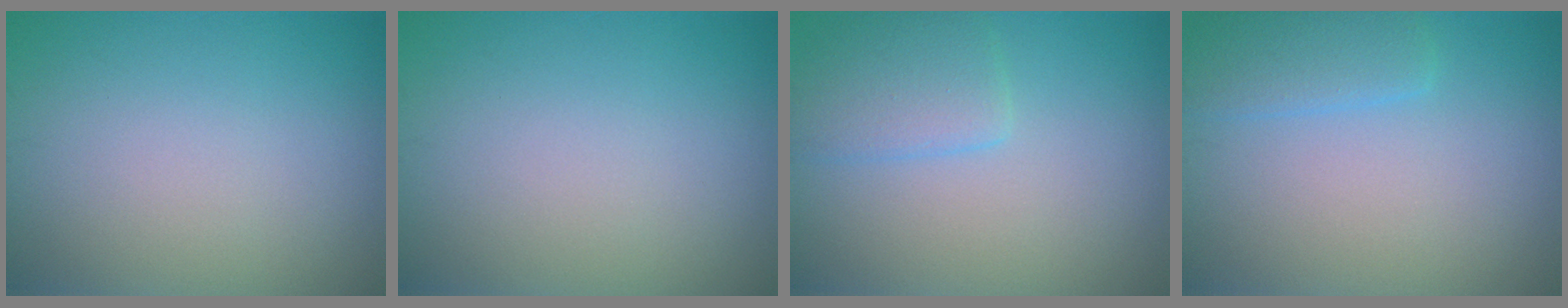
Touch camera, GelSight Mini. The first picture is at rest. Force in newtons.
{"total": 0.0}
{"total": 2.8, "press": 2.8, "slide": 0.3}
{"total": 2.5, "press": 2.5, "slide": 0.3}